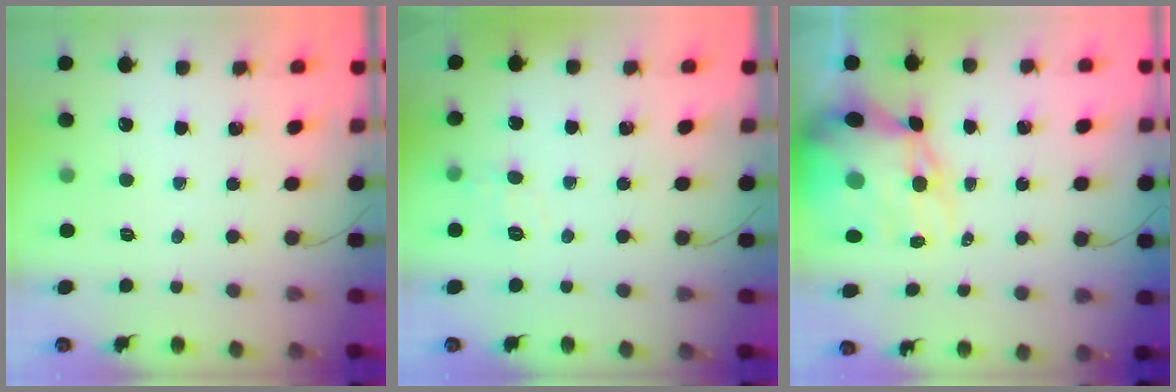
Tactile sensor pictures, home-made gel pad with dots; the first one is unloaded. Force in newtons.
{"total": 5.5, "press": 5.3, "slide": 1.4}
{"total": 15.6, "press": 15.2, "slide": 3.6}